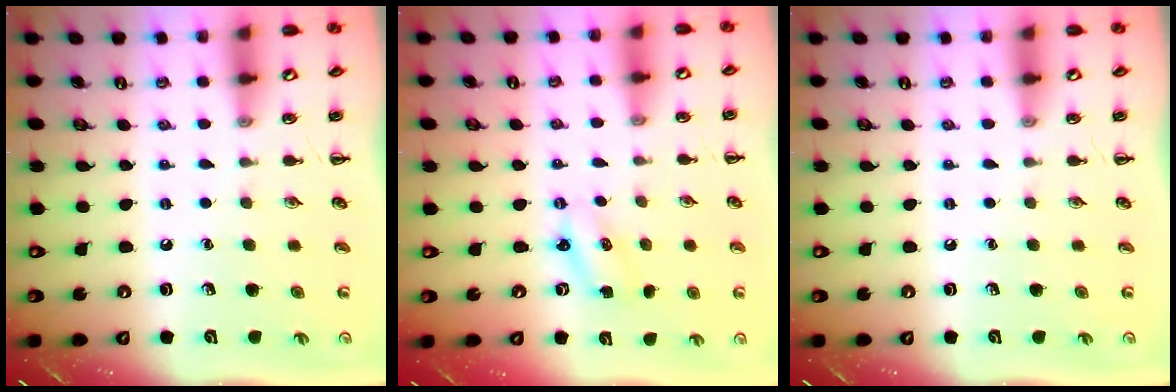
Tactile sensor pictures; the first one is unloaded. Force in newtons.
{"total": 2.1, "press": 2.1, "slide": 0.6}
{"total": 0.0}